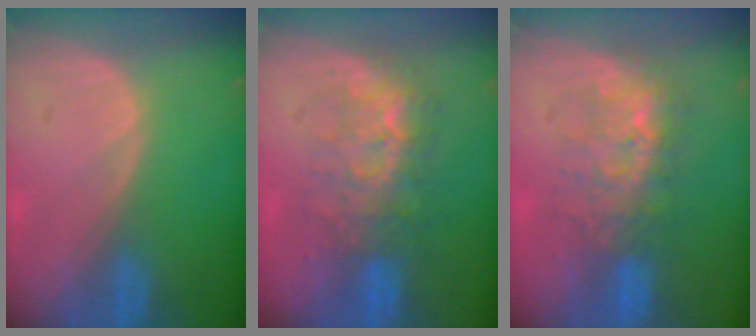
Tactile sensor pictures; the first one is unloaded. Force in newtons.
{"total": 7.7, "press": 7.6, "slide": 1.4}
{"total": 7.6, "press": 7.3, "slide": 2.0}